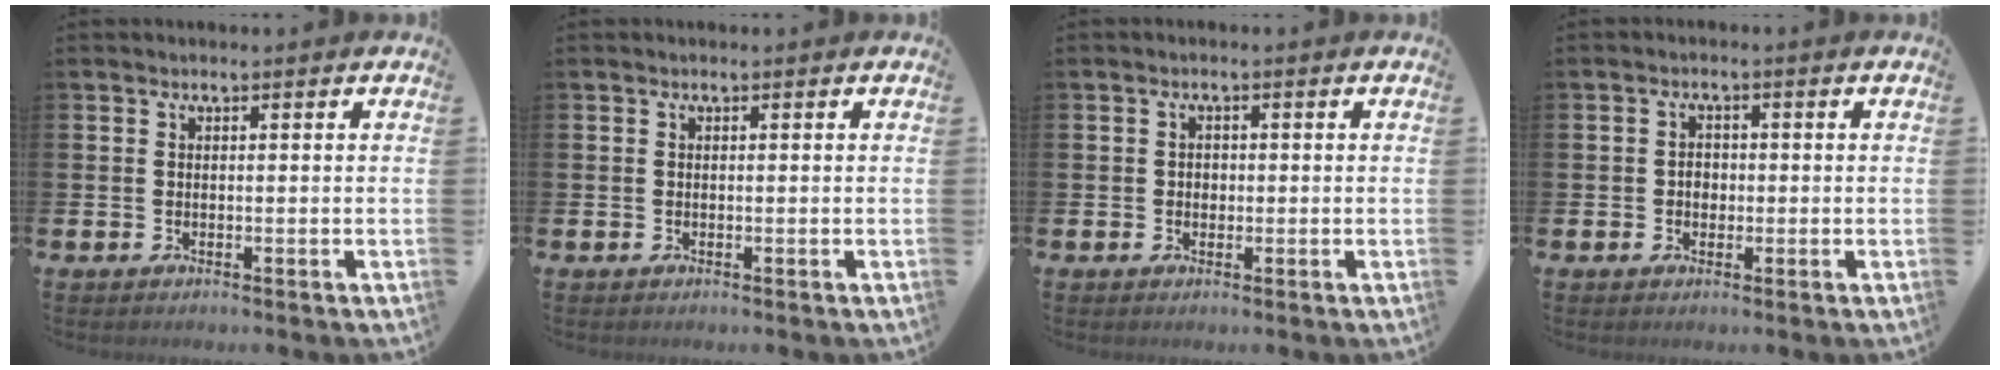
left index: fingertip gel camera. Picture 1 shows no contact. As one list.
[{"total": 0.0}, {"total": 1.3, "force": [0.0, 1.2, 0.5], "torque": [-0.003, 0.006, -0.003]}, {"total": 1.9, "force": [-0.2, 1.6, 1.0], "torque": [-0.004, 0.001, -0.009]}]